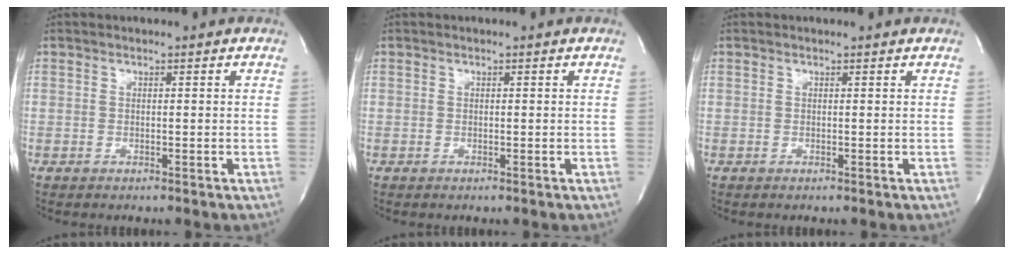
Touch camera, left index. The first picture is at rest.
{"total": 0.0}
{"total": 0.8, "force": [0.8, 0.0, 0.0], "torque": [-0.009, -0.005, 0.003]}